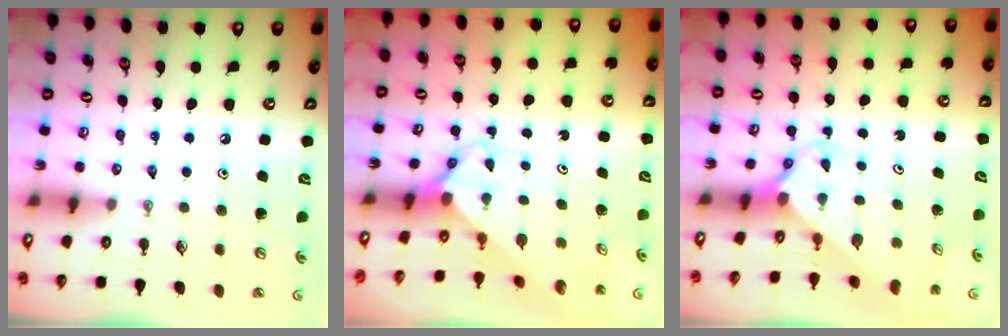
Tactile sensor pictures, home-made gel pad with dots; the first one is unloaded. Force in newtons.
{"total": 3.5, "press": 3.5, "slide": 0.3}
{"total": 2.4, "press": 2.4, "slide": 0.2}